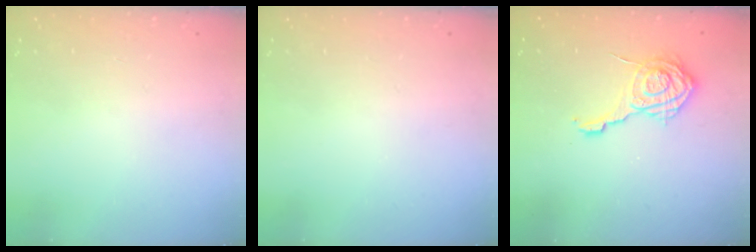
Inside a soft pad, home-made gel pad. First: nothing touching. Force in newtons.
{"total": 0.0}
{"total": 12.2, "press": 12.2, "slide": 0.6}